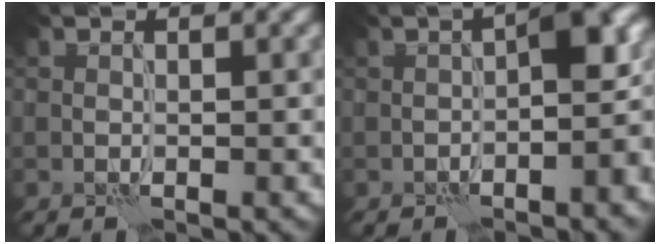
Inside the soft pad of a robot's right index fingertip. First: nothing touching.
{"total": 5.7, "force": [-1.6, 1.5, 5.2], "torque": [-0.066, 0.023, -0.031]}